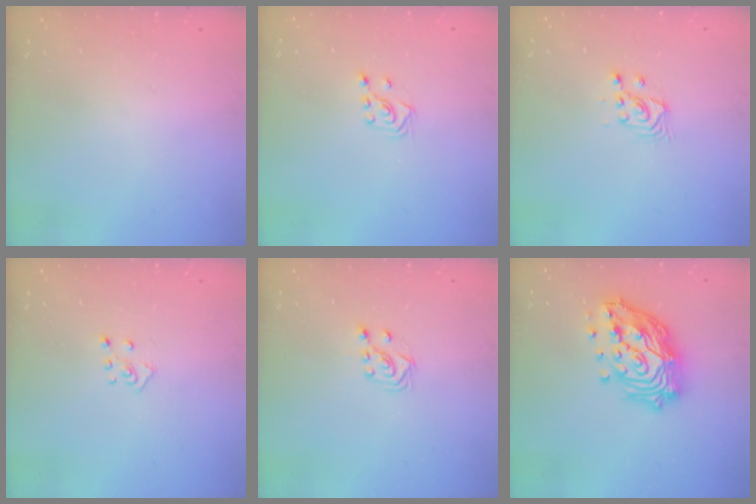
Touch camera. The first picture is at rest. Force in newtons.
{"total": 3.1, "press": 3.0, "slide": 1.0}
{"total": 4.0, "press": 4.0, "slide": 0.5}
{"total": 3.3, "press": 3.3, "slide": 0.3}
{"total": 5.4, "press": 5.3, "slide": 0.9}
{"total": 19.7, "press": 19.5, "slide": 2.7}